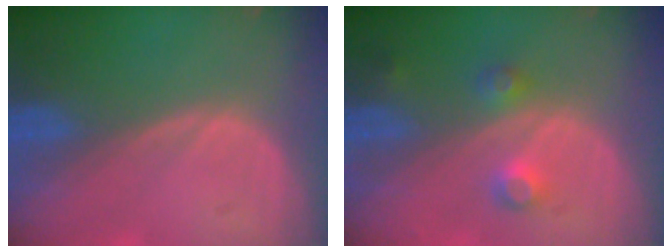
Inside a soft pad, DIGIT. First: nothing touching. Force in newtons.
{"total": 3.5, "press": 3.3, "slide": 1.4}